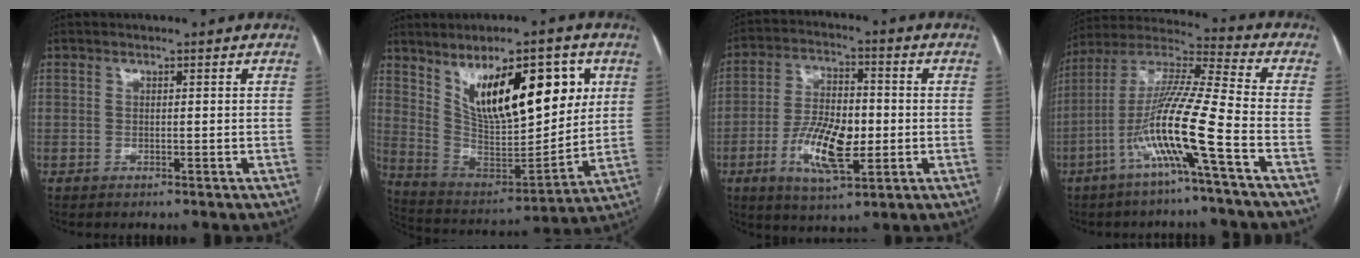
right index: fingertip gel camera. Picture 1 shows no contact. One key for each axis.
{"total": 19.7, "fx": 8.2, "fy": 7.1, "fz": 16.4, "tx": -0.266, "ty": 0.012, "tz": 0.148}
{"total": 11.5, "fx": -2.9, "fy": 4.4, "fz": 10.2, "tx": -0.201, "ty": 0.003, "tz": -0.048}
{"total": 14.3, "fx": -5.6, "fy": -1.3, "fz": 13.1, "tx": -0.256, "ty": 0.002, "tz": -0.114}